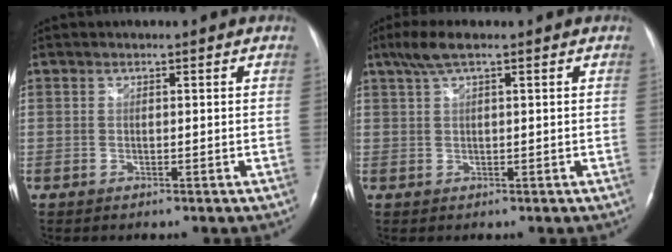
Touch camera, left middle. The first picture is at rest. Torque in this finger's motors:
{"motor_torque": [0.23, -0.15, 0.00, 0.03]}